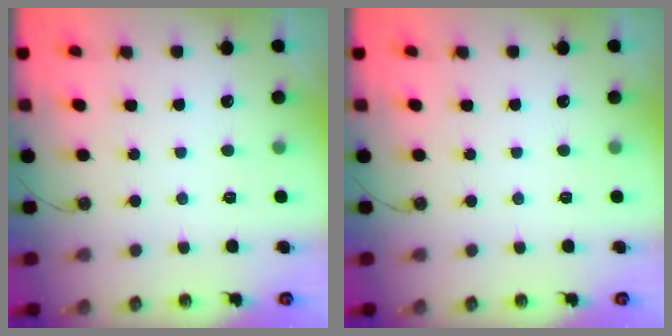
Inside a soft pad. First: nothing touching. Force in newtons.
{"total": 0.0}